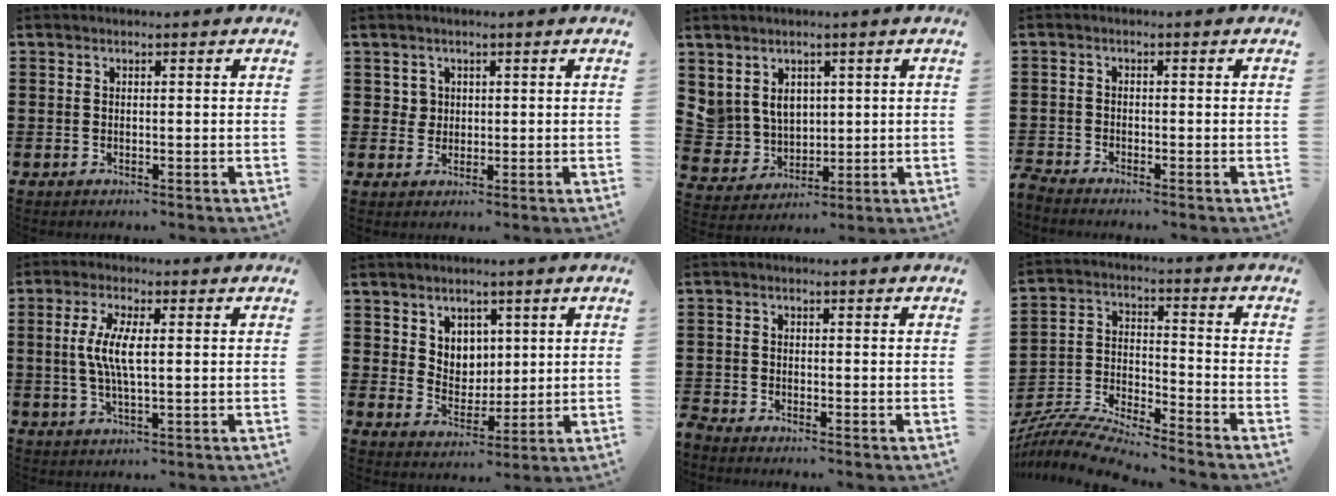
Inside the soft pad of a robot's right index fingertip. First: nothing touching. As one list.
[{"total": 2.1, "force": [0.7, 1.9, 0.4], "torque": [-0.016, 0.009, 0.013]}, {"total": 5.2, "force": [2.6, 4.4, 1.3], "torque": [-0.054, -0.001, 0.048]}, {"total": 1.7, "force": [-1.7, 0.0, 0.0], "torque": [-0.006, 0.001, -0.035]}, {"total": 6.0, "force": [0.4, 1.6, 5.7], "torque": [-0.121, -0.002, 0.000]}, {"total": 5.0, "force": [3.0, 4.0, 0.6], "torque": [-0.027, 0.001, 0.053]}, {"total": 1.7, "force": [-1.7, 0.2, 0.0], "torque": [-0.005, 0.002, -0.038]}, {"total": 7.9, "force": [-7.6, 0.5, 2.1], "torque": [-0.056, -0.002, -0.155]}]